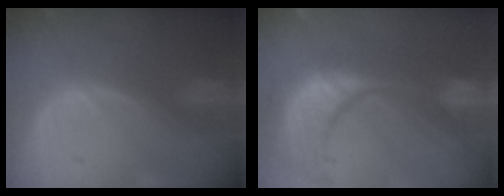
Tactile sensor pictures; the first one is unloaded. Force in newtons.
{"total": 15.3, "press": 12.1, "slide": 9.4}